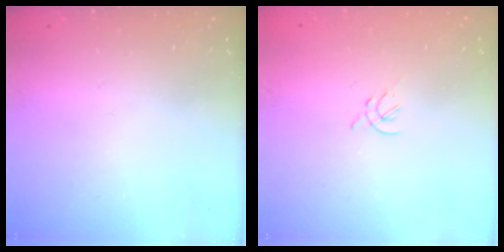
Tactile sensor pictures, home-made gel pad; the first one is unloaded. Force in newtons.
{"total": 1.2, "press": 1.1, "slide": 0.5}